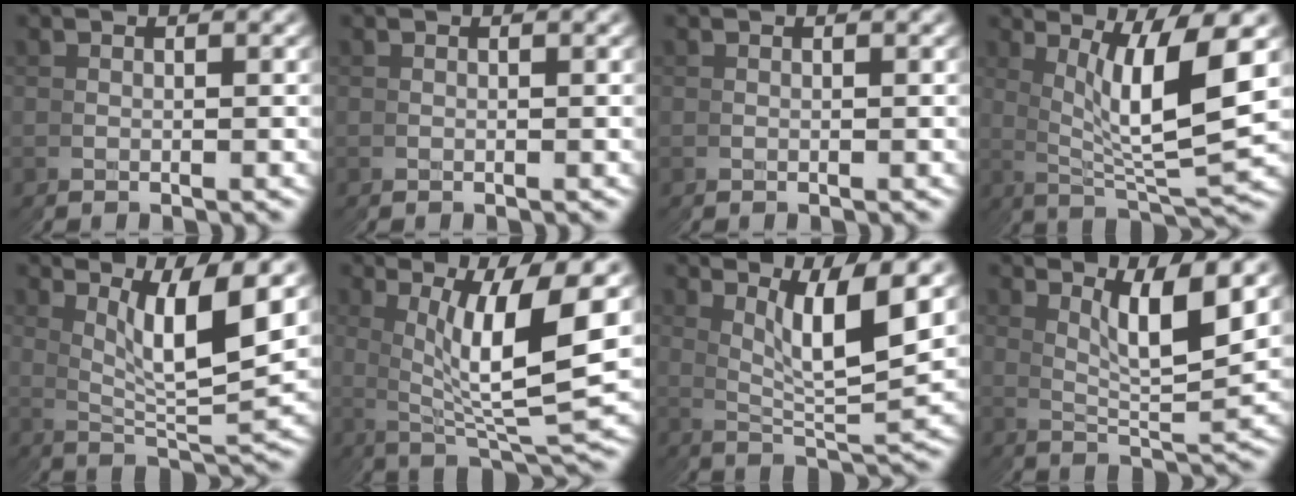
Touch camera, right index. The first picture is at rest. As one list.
[{"total": 0.0}, {"total": 0.0}, {"total": 8.0, "force": [2.3, 2.4, 7.3], "torque": [-0.134, -0.005, 0.041]}, {"total": 6.0, "force": [2.8, 1.2, 5.1], "torque": [-0.094, -0.003, 0.049]}, {"total": 8.9, "force": [1.7, 3.0, 8.3], "torque": [-0.147, -0.006, 0.035]}, {"total": 5.5, "force": [2.8, 0.9, 4.7], "torque": [-0.085, -0.003, 0.048]}, {"total": 4.8, "force": [2.8, 0.7, 3.8], "torque": [-0.069, -0.003, 0.050]}]